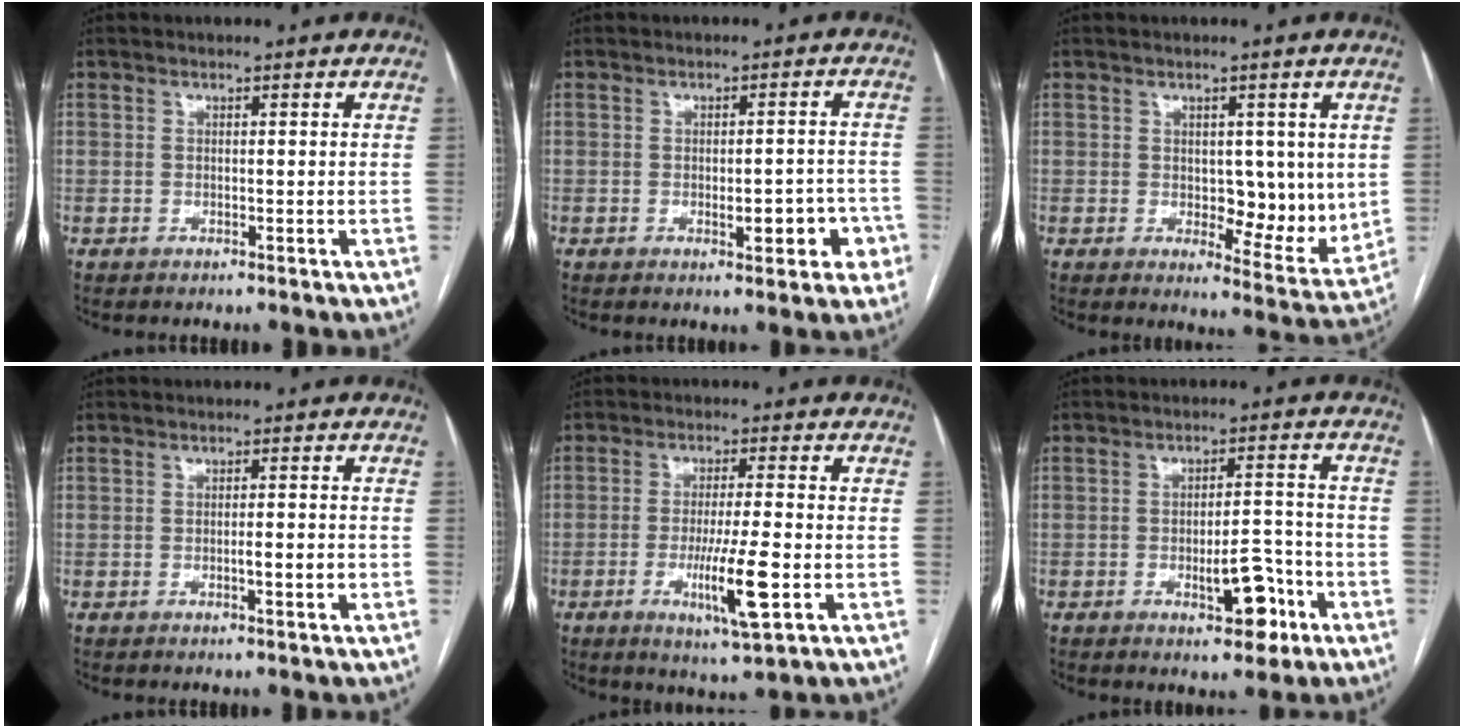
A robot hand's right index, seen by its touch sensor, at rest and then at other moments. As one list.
[{"total": 5.6, "force": [-2.2, 2.1, 4.7], "torque": [-0.052, 0.013, -0.021]}, {"total": 8.0, "force": [0.6, 4.1, 6.8], "torque": [-0.074, -0.012, 0.020]}, {"total": 2.6, "force": [-0.7, 0.2, 2.5], "torque": [-0.041, -0.002, -0.010]}, {"total": 9.3, "force": [-2.7, 0.4, 8.9], "torque": [-0.155, -0.022, -0.044]}, {"total": 7.3, "force": [-3.3, 2.6, 6.0], "torque": [-0.082, 0.011, -0.043]}]